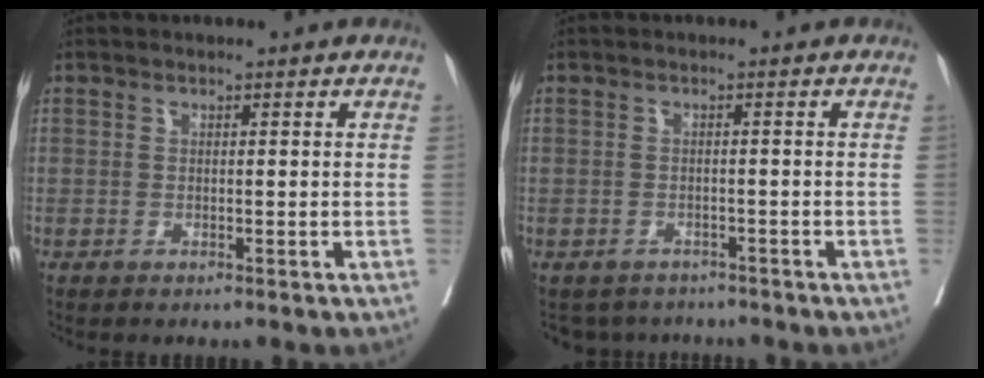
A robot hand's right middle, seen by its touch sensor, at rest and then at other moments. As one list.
[{"total": 4.4, "force": [-4.0, 1.7, -0.3], "torque": [0.011, 0.005, -0.054]}]